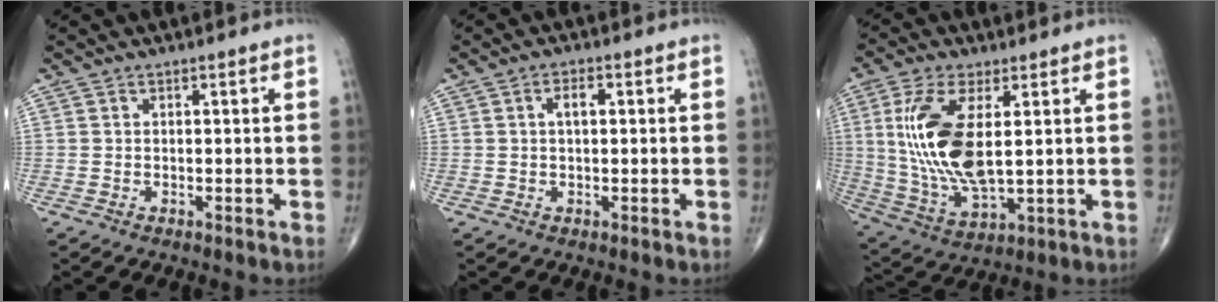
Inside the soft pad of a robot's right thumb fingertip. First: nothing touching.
{"total": 2.6, "force": [0.4, 1.2, 2.2], "torque": [-0.038, 0.008, 0.006]}
{"total": 15.7, "force": [2.7, 6.6, 14.0], "torque": [-0.301, -0.017, 0.062]}